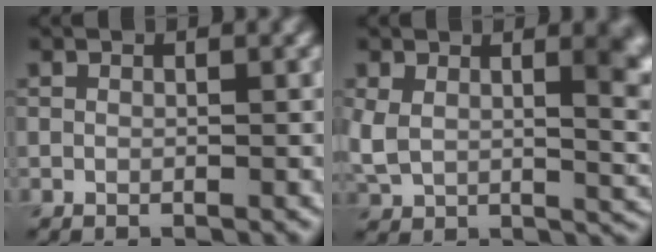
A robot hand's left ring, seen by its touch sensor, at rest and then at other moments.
{"total": 8.2, "force": [2.2, 4.4, 6.5], "torque": [-0.114, -0.023, 0.051]}